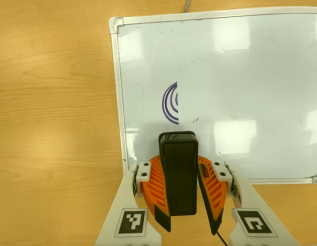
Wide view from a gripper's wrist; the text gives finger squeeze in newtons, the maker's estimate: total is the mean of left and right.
{"total": 11.9, "left": 10.4, "right": 13.4}